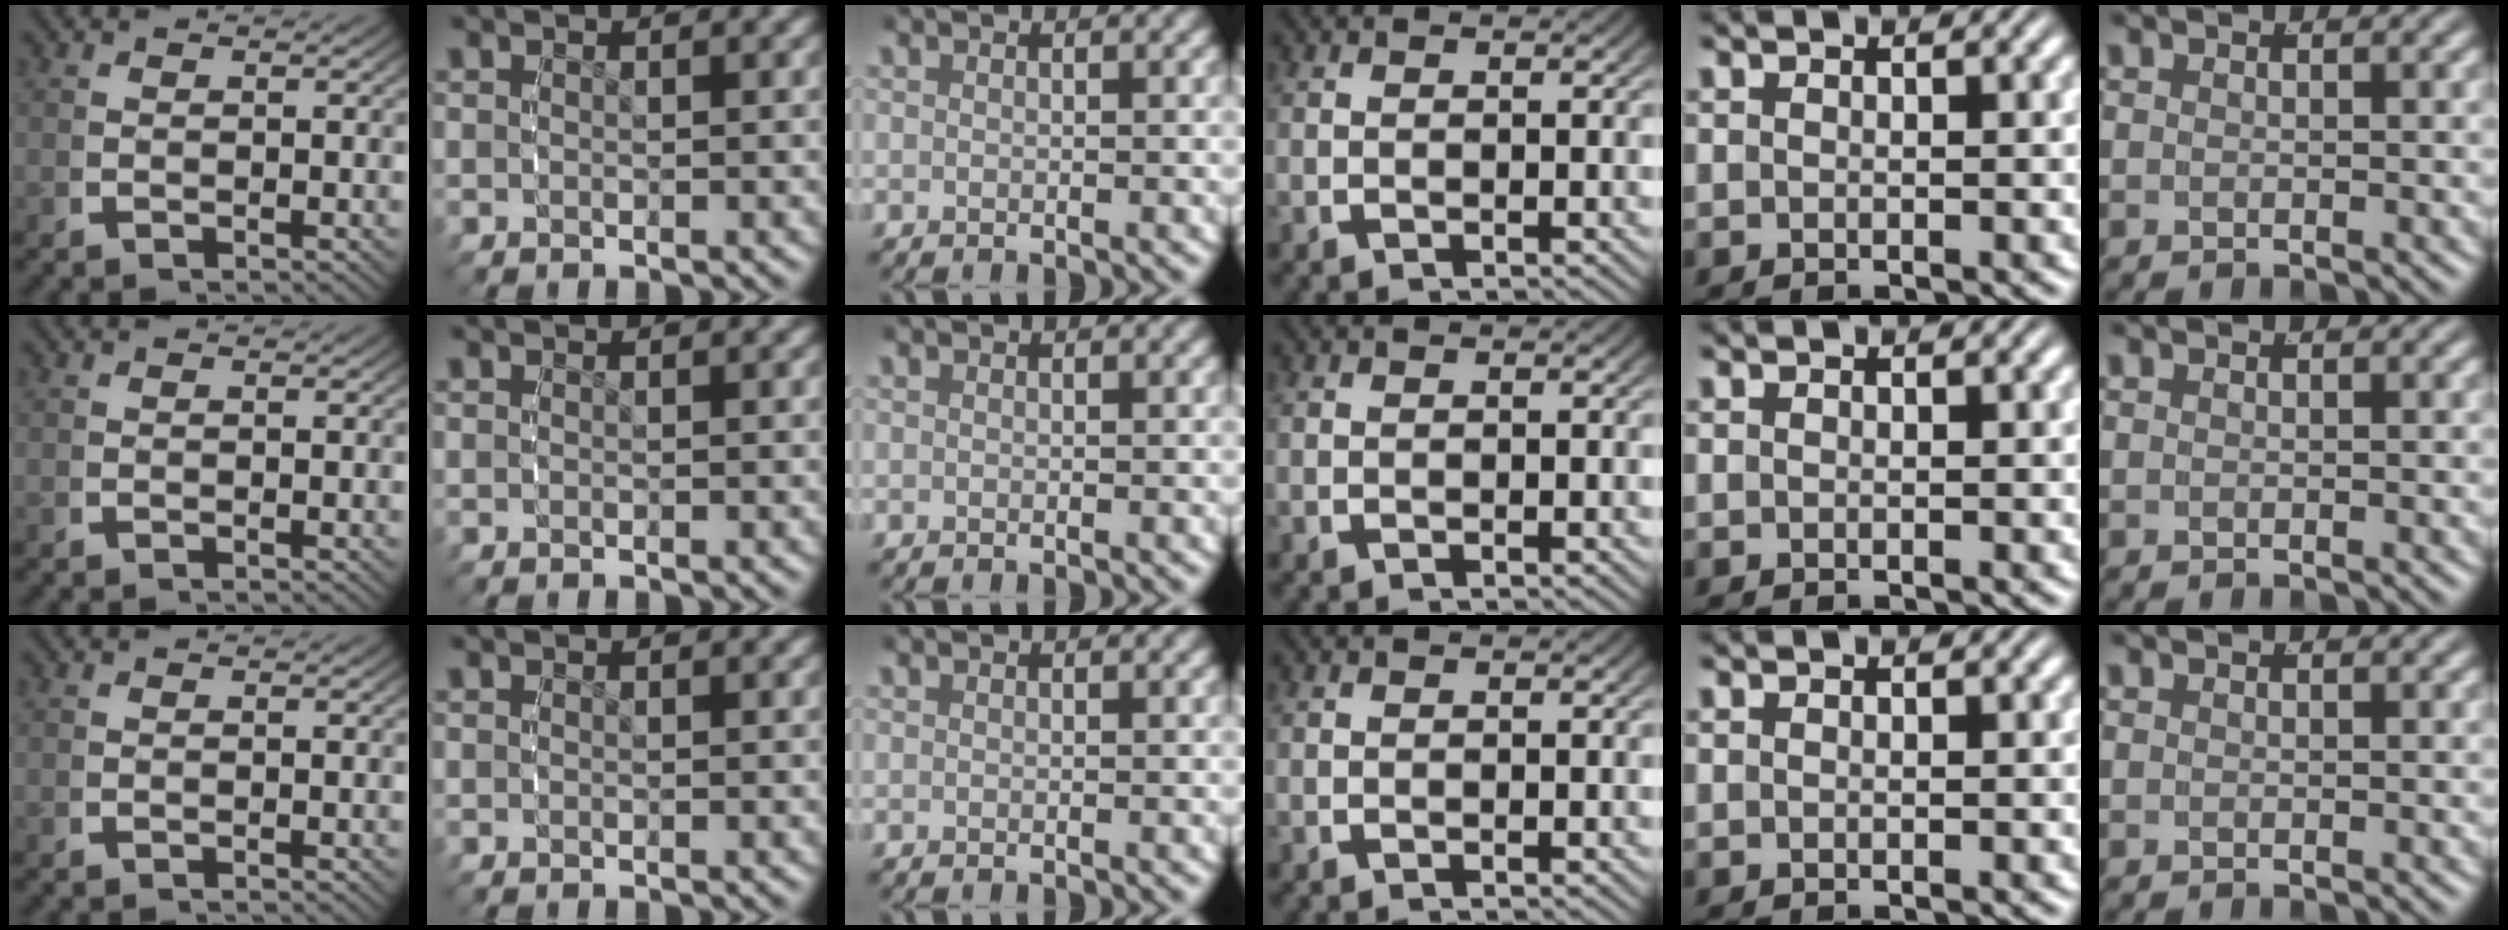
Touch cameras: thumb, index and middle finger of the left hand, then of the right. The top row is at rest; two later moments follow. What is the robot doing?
{"motion": "reach", "object": "backpack"}